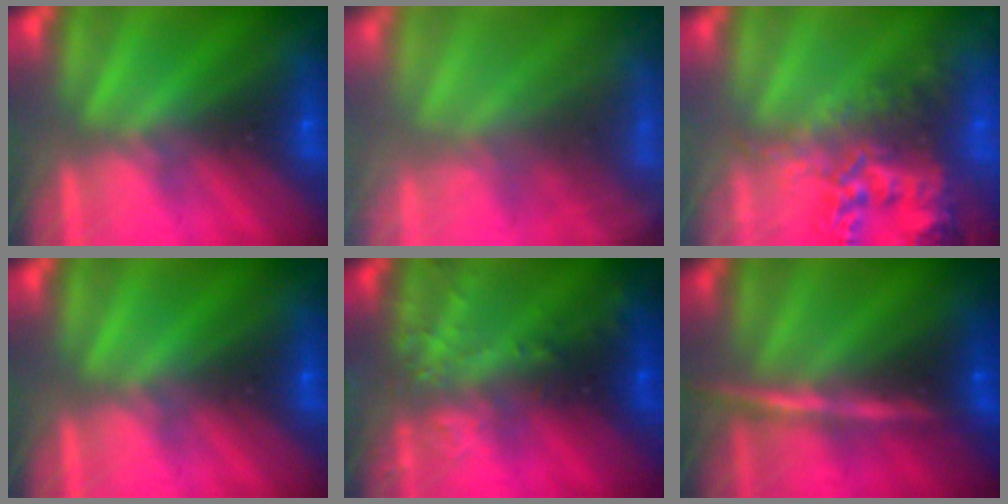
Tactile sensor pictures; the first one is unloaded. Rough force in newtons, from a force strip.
{"total": 6.9}
{"total": 7.7}
{"total": 0.0}
{"total": 3.0}
{"total": 6.3}